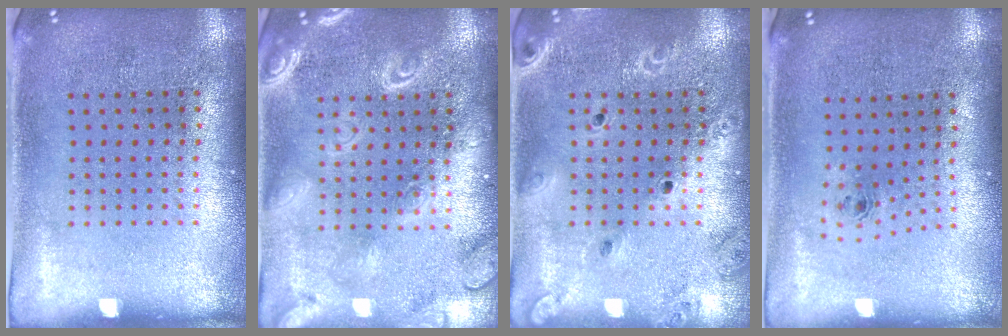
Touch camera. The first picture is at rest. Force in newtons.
{"total": 2.6, "press": 2.5, "slide": 0.3}
{"total": 1.9, "press": 1.8, "slide": 0.7}
{"total": 0.7, "press": 0.3, "slide": 0.6}